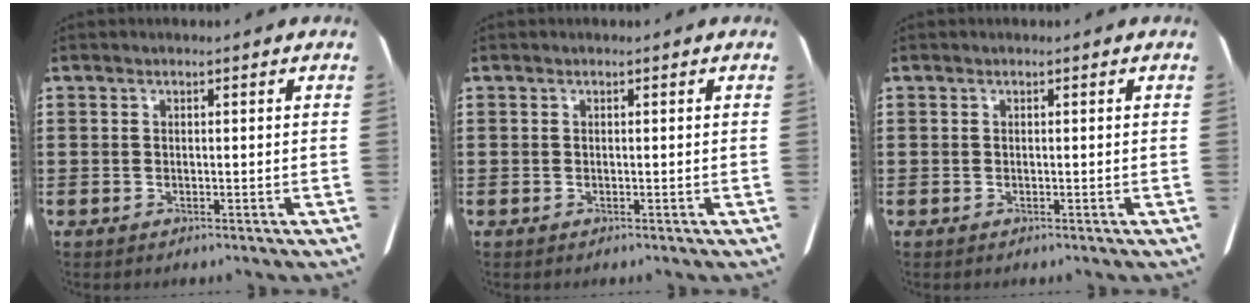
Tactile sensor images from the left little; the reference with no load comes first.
{"total": 0.0}
{"total": 0.0}